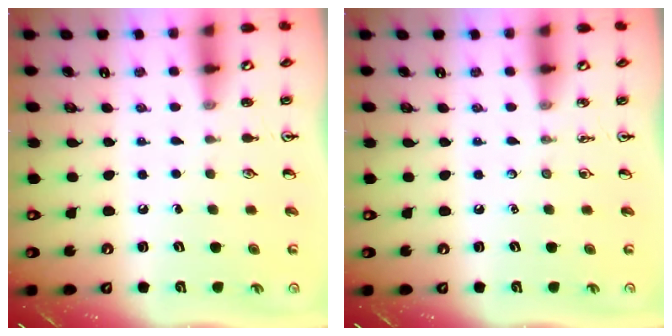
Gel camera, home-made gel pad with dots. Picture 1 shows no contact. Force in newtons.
{"total": 0.0}